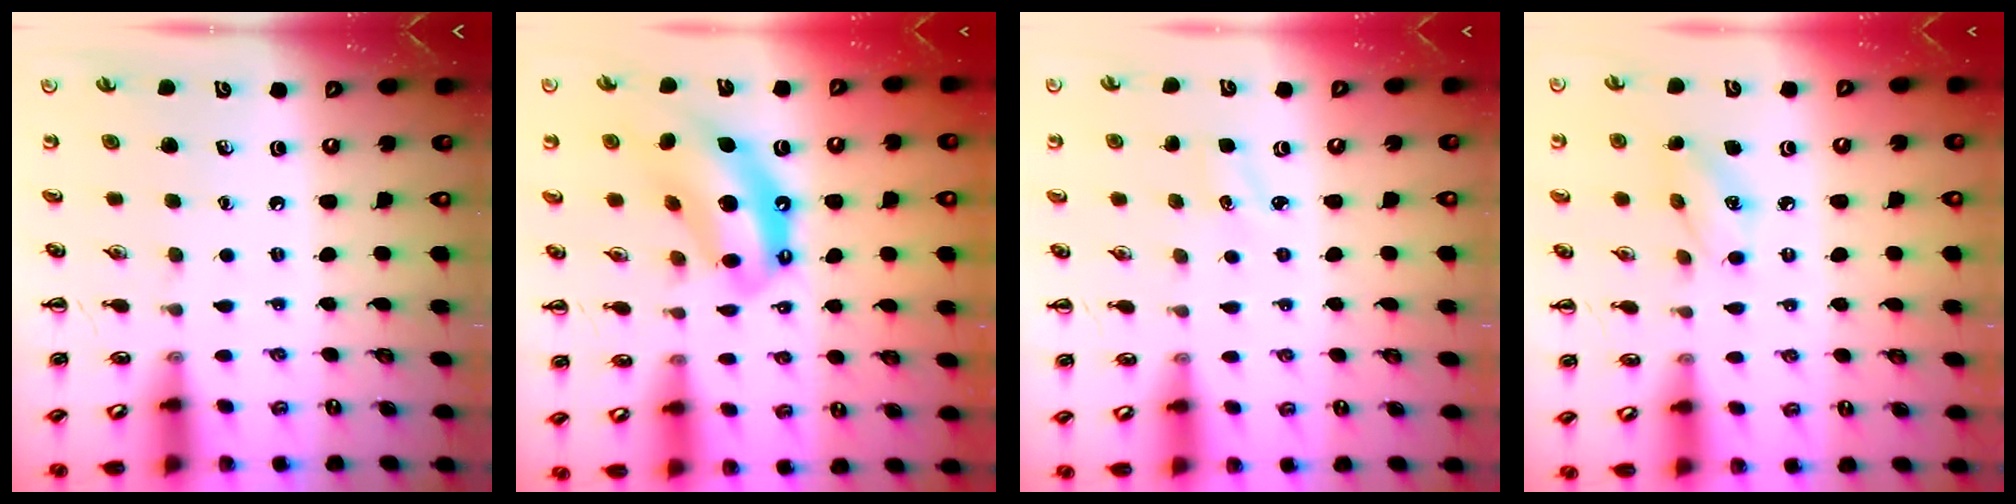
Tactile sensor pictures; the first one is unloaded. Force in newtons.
{"total": 11.5, "press": 11.1, "slide": 3.1}
{"total": 2.0, "press": 1.9, "slide": 0.6}
{"total": 6.0, "press": 5.9, "slide": 1.2}